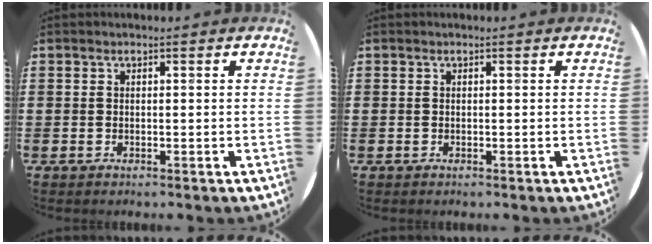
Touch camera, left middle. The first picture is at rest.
{"total": 0.0}